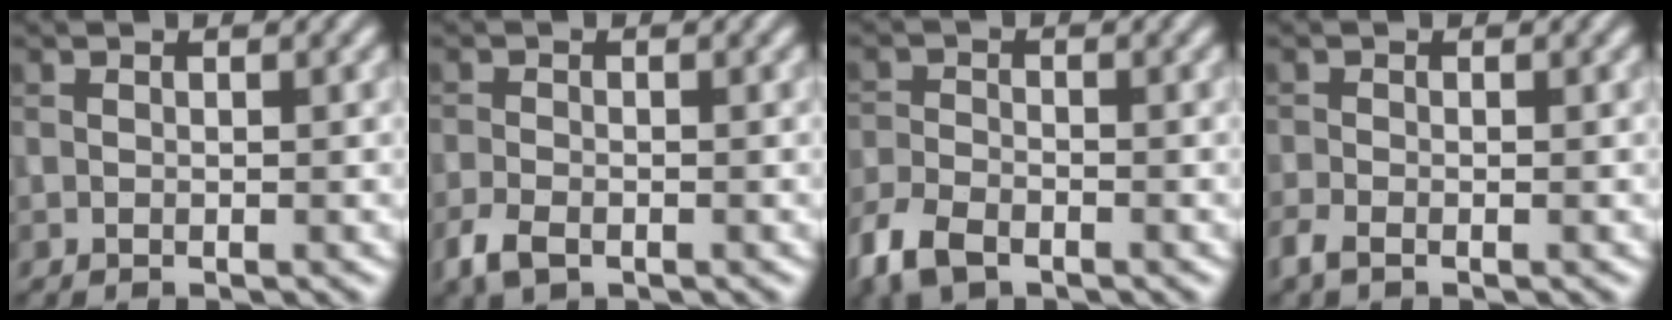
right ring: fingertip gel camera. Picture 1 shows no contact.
{"total": 2.6, "force": [-1.5, 1.4, 1.6], "torque": [-0.037, -0.006, -0.037]}
{"total": 4.6, "force": [-3.1, 2.3, 2.4], "torque": [-0.057, -0.008, -0.073]}
{"total": 1.5, "force": [-1.0, 0.6, 0.9], "torque": [-0.023, -0.006, -0.027]}